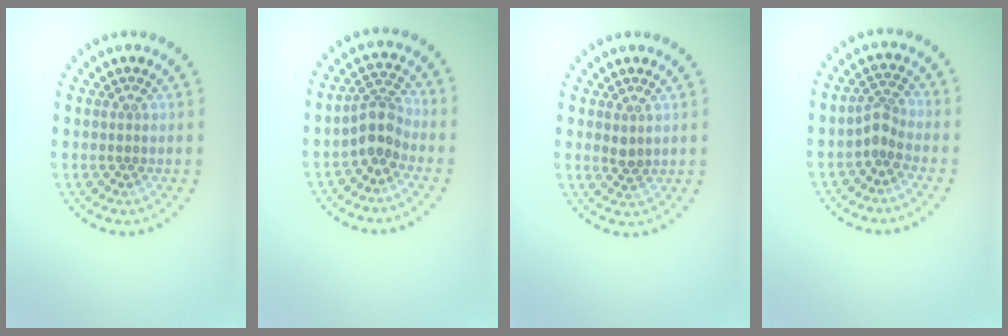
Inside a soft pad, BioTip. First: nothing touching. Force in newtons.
{"total": 2.7, "press": 2.0, "slide": 1.8}
{"total": 1.0, "press": 0.9, "slide": 0.3}
{"total": 2.0, "press": 1.4, "slide": 1.4}